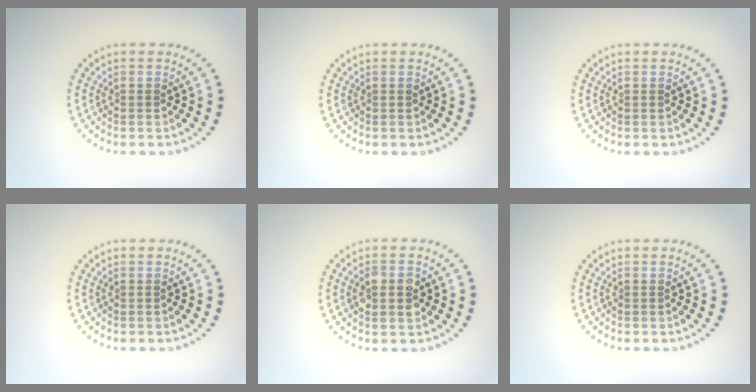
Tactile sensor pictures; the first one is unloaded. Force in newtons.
{"total": 0.0}
{"total": 0.0}
{"total": 0.0}
{"total": 2.9, "press": 2.8, "slide": 0.3}
{"total": 0.0}